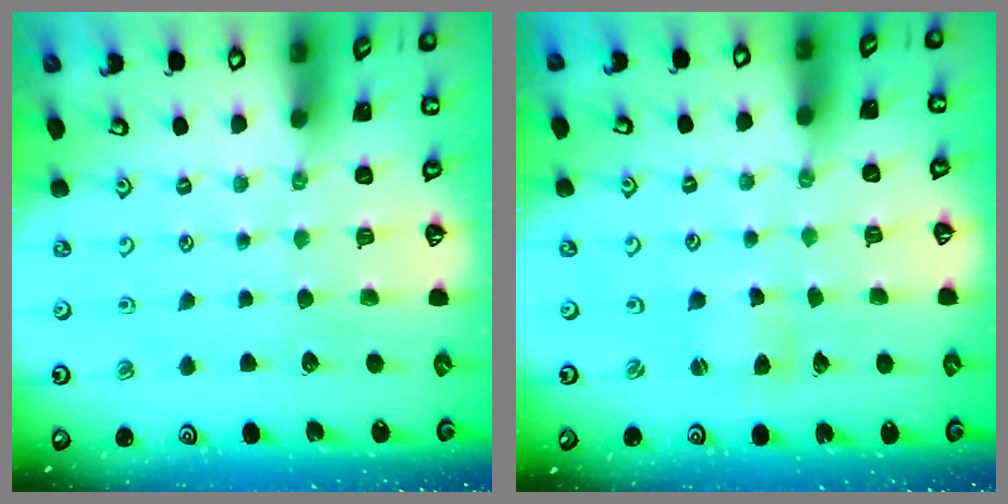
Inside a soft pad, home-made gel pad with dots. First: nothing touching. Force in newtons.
{"total": 2.2, "press": 2.1, "slide": 0.3}